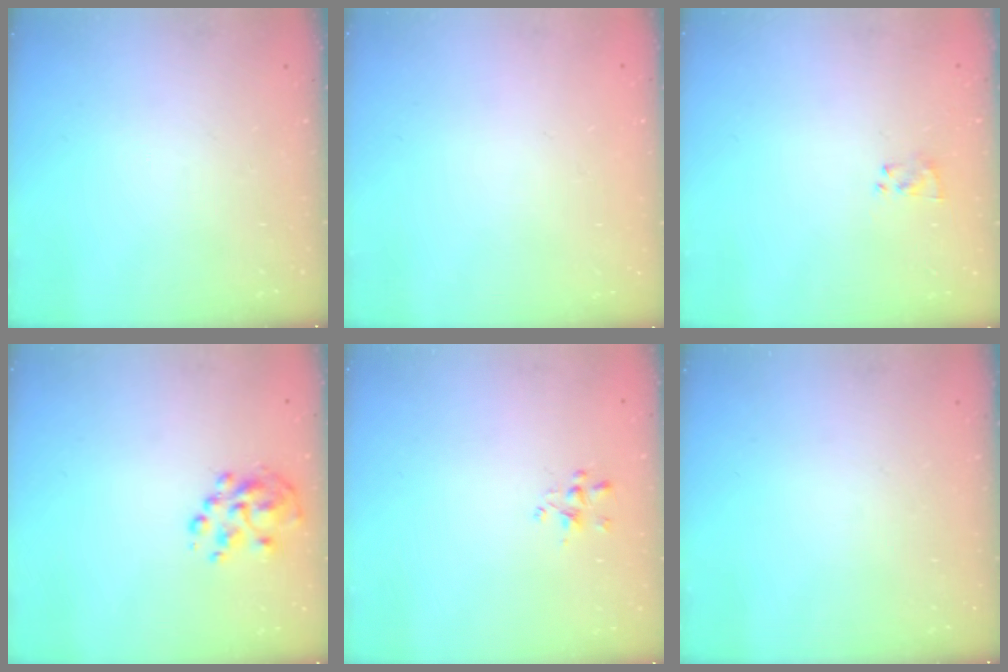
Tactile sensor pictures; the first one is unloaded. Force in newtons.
{"total": 1.8, "press": 1.8, "slide": 0.2}
{"total": 2.2, "press": 2.0, "slide": 1.0}
{"total": 6.1, "press": 5.9, "slide": 1.7}
{"total": 1.2, "press": 1.1, "slide": 0.5}
{"total": 0.0}